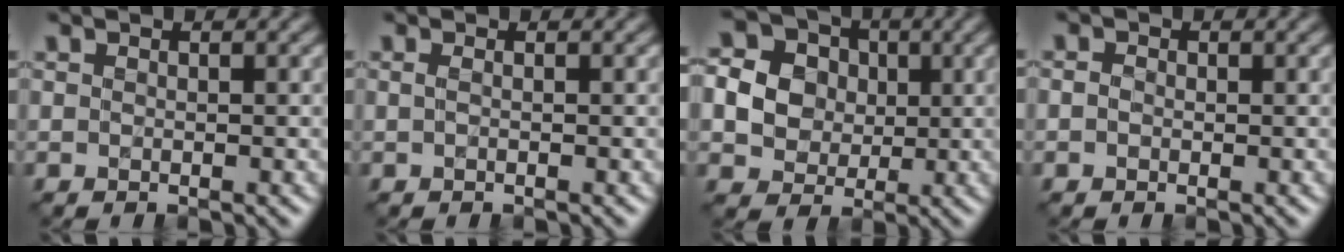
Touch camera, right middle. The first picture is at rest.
{"total": 0.6, "force": [0.0, 0.2, 0.6], "torque": [-0.013, -0.003, -0.001]}
{"total": 7.7, "force": [1.3, 6.8, 3.4], "torque": [-0.084, 0.028, 0.020]}
{"total": 0.8, "force": [0.0, 0.6, 0.4], "torque": [-0.007, -0.002, -0.005]}